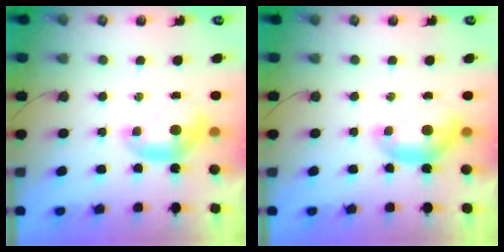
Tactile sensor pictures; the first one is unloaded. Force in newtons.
{"total": 0.6, "press": 0.5, "slide": 0.3}